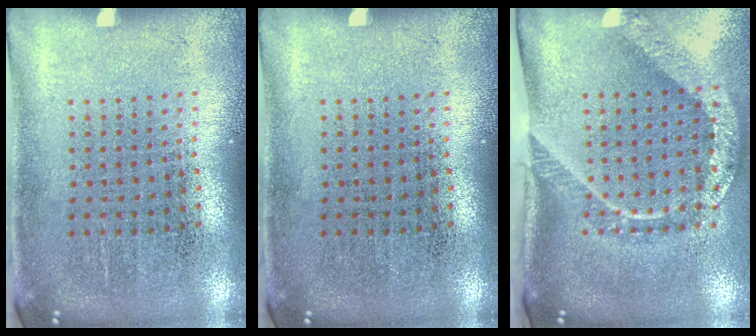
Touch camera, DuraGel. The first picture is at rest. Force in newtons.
{"total": 0.0}
{"total": 2.4, "press": 1.7, "slide": 1.7}